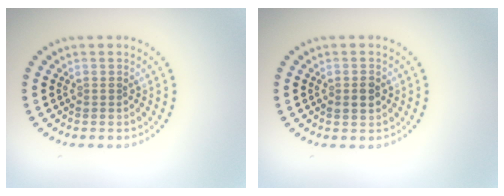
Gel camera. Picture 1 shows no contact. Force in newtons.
{"total": 1.3, "press": 1.3, "slide": 0.1}